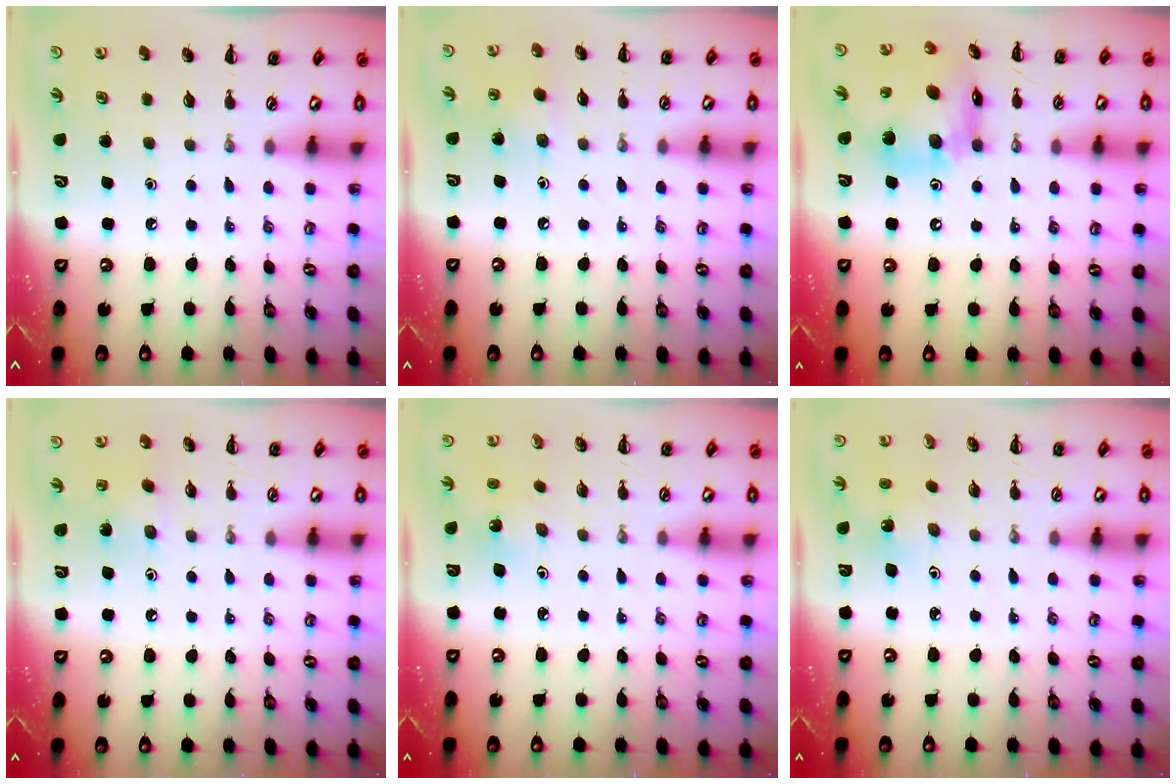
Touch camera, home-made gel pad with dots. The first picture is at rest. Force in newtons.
{"total": 6.7, "press": 6.6, "slide": 1.4}
{"total": 13.9, "press": 13.5, "slide": 3.2}
{"total": 3.4, "press": 3.3, "slide": 0.9}
{"total": 2.1, "press": 1.9, "slide": 0.7}
{"total": 2.1, "press": 1.9, "slide": 0.7}